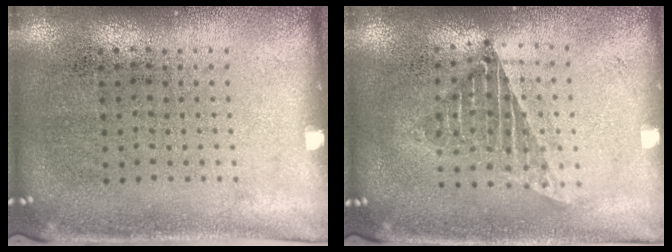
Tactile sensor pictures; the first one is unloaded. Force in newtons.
{"total": 1.3, "press": 1.2, "slide": 0.6}